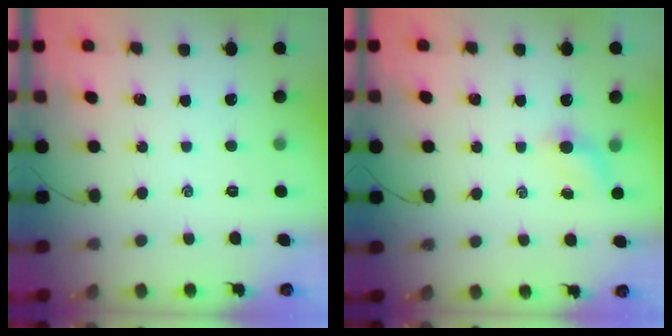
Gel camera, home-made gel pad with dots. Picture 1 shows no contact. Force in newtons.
{"total": 4.0, "press": 3.8, "slide": 1.3}